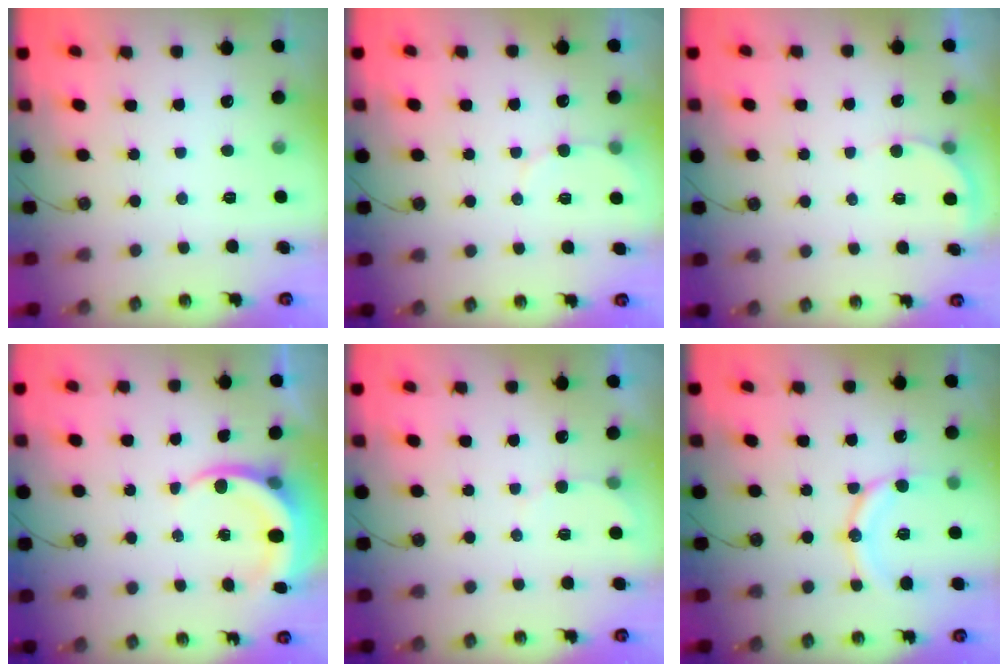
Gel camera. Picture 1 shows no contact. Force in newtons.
{"total": 5.2, "press": 5.0, "slide": 1.3}
{"total": 3.8, "press": 3.8, "slide": 0.3}
{"total": 5.9, "press": 5.8, "slide": 0.4}
{"total": 3.3, "press": 3.3, "slide": 0.3}
{"total": 13.1, "press": 12.8, "slide": 2.8}